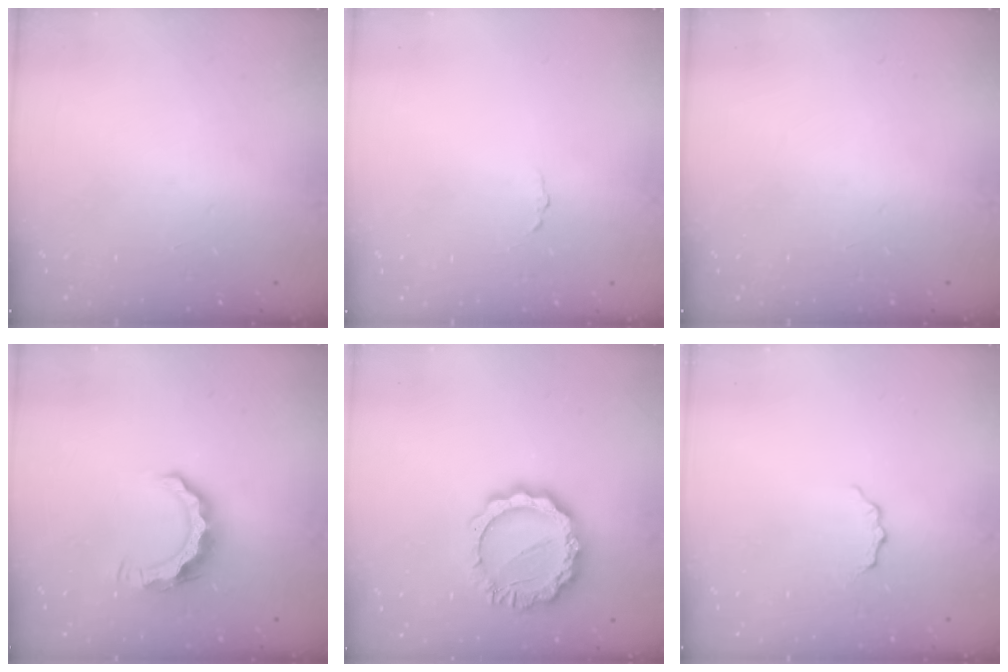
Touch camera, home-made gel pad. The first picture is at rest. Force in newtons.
{"total": 1.6, "press": 1.6, "slide": 0.1}
{"total": 0.0}
{"total": 7.8, "press": 7.8, "slide": 0.6}
{"total": 12.2, "press": 12.1, "slide": 0.7}
{"total": 4.0, "press": 3.9, "slide": 0.4}